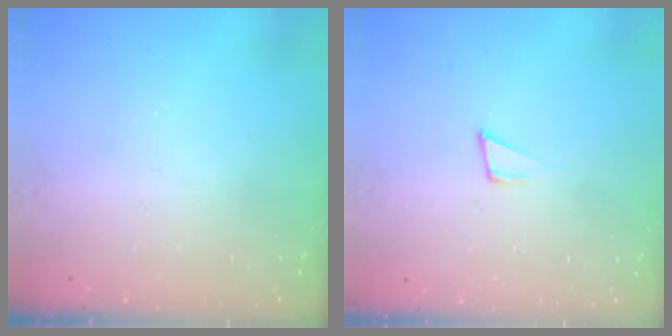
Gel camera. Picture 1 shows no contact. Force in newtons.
{"total": 6.1, "press": 5.4, "slide": 2.8}